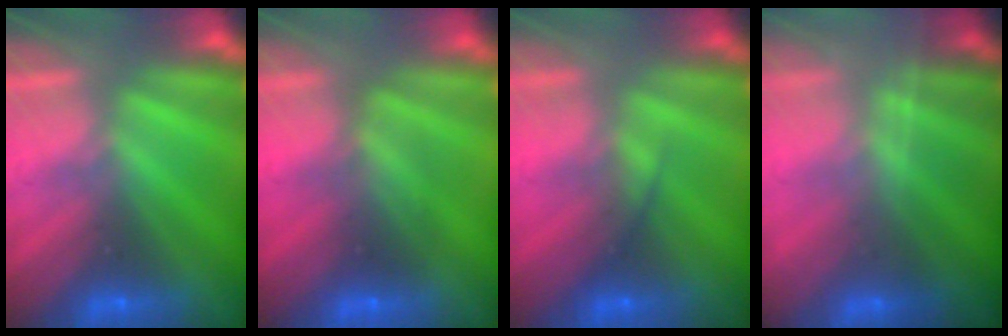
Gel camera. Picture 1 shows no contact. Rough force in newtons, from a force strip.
{"total": 2.6}
{"total": 2.3}
{"total": 1.7}